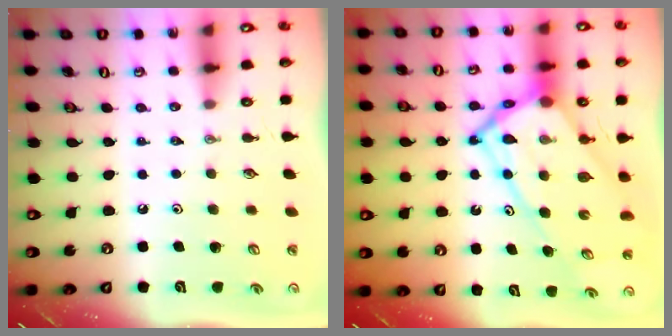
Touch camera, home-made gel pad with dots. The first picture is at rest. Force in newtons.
{"total": 19.7, "press": 19.6, "slide": 1.6}